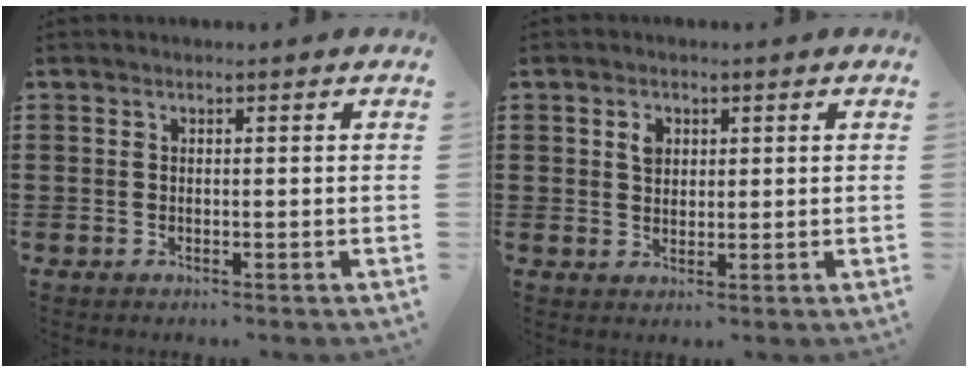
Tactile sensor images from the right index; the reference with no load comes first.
{"total": 2.4, "force": [0.9, 1.7, 1.4], "torque": [-0.032, 0.007, 0.016]}